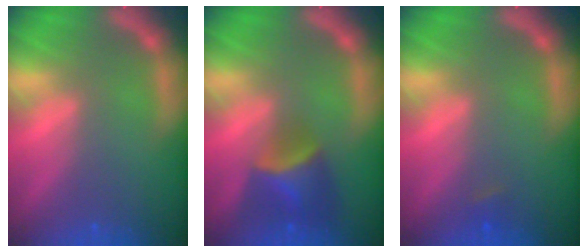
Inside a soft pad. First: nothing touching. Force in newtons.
{"total": 5.0}
{"total": 0.9}